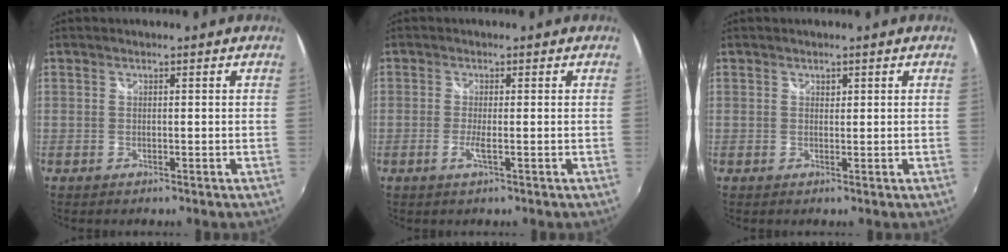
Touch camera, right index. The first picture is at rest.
{"total": 2.0, "force": [-0.7, -0.2, 1.9], "torque": [-0.040, -0.004, -0.014]}
{"total": 0.7, "force": [0.4, 0.5, 0.1], "torque": [-0.002, 0.000, 0.006]}